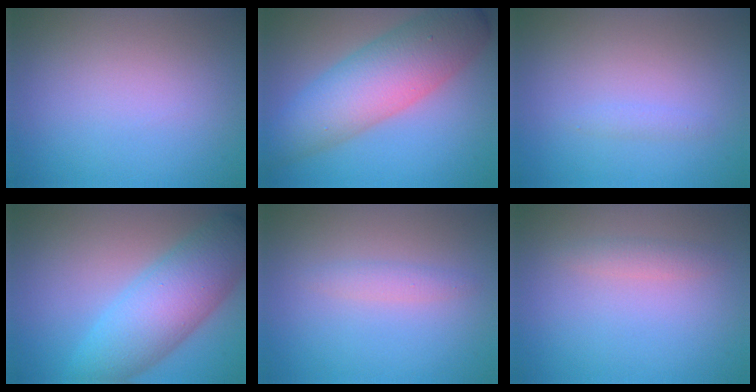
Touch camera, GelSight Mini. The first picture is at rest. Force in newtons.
{"total": 8.4, "press": 8.4, "slide": 0.1}
{"total": 0.7, "press": 0.7, "slide": 0.0}
{"total": 7.9, "press": 7.9, "slide": 0.2}
{"total": 1.2, "press": 1.2, "slide": 0.0}
{"total": 1.2, "press": 1.2, "slide": 0.0}